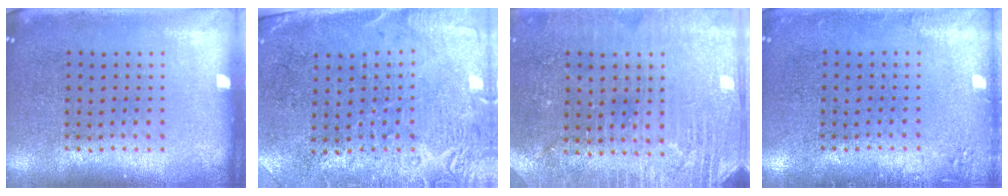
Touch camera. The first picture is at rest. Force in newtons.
{"total": 2.7, "press": 2.4, "slide": 1.3}
{"total": 2.8, "press": 2.8, "slide": 0.4}
{"total": 1.3, "press": 1.2, "slide": 0.3}